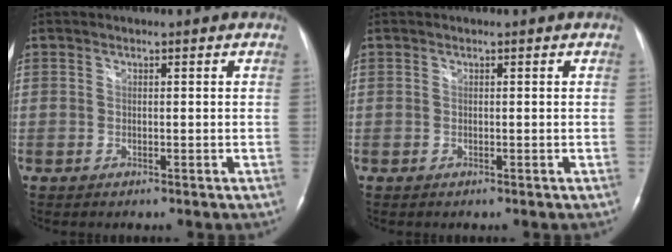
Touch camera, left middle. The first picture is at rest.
{"total": 0.0}